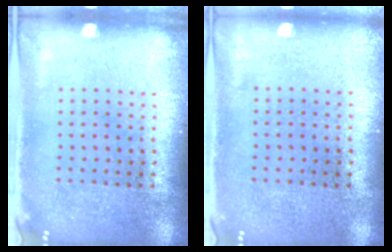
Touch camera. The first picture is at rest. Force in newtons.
{"total": 0.0}